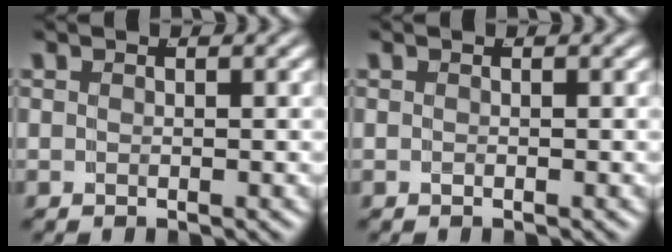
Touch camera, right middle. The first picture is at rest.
{"total": 0.0}